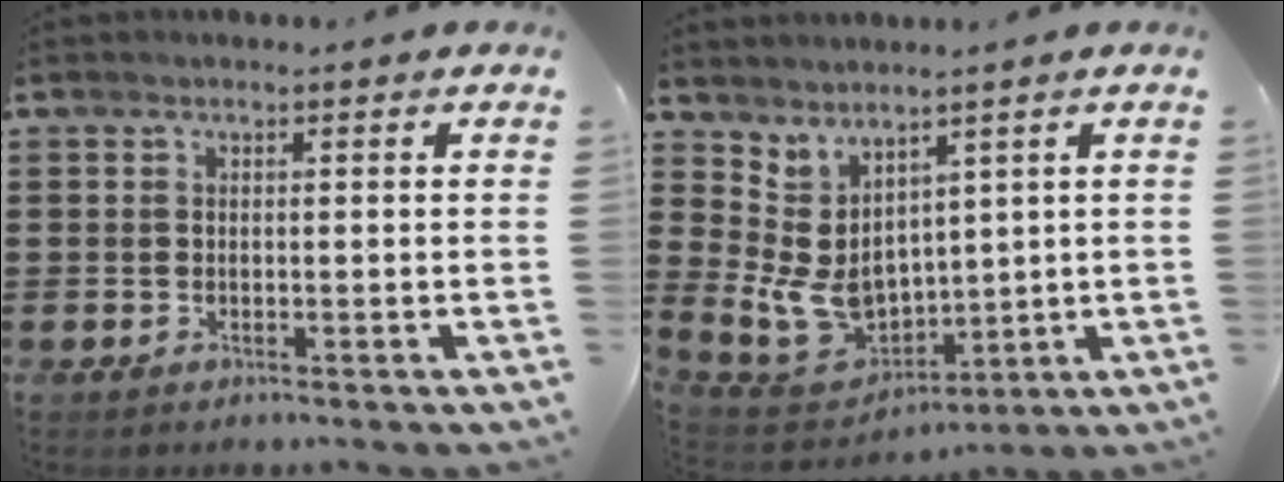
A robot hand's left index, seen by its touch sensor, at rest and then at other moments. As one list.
[{"total": 8.5, "force": [1.3, 6.8, 5.0], "torque": [-0.144, -0.009, 0.032]}]